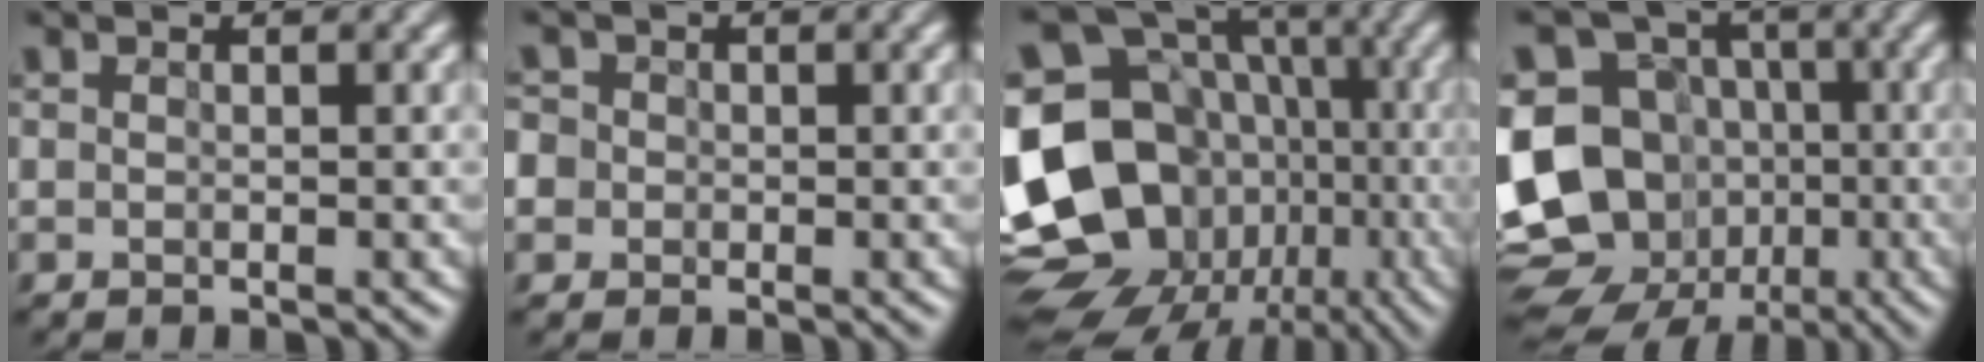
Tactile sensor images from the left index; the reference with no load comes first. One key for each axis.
{"total": 6.6, "fx": -1.7, "fy": 6.1, "fz": 1.9, "tx": -0.056, "ty": 0.015, "tz": -0.060}
{"total": 22.1, "fx": -5.3, "fy": 18.7, "fz": 10.5, "tx": -0.216, "ty": -0.009, "tz": -0.099}
{"total": 17.8, "fx": -4.0, "fy": 15.3, "fz": 8.2, "tx": -0.213, "ty": 0.005, "tz": -0.073}